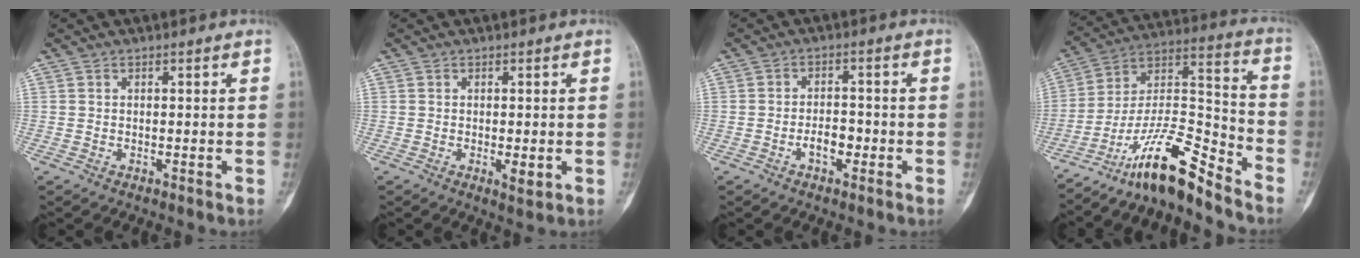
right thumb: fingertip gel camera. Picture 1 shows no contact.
{"total": 2.4, "force": [-0.4, 0.8, 2.2], "torque": [-0.038, -0.007, -0.002]}
{"total": 3.6, "force": [-1.5, 1.9, 2.7], "torque": [-0.036, 0.013, -0.026]}
{"total": 15.2, "force": [-12.1, 2.6, 8.8], "torque": [-0.163, 0.106, -0.219]}